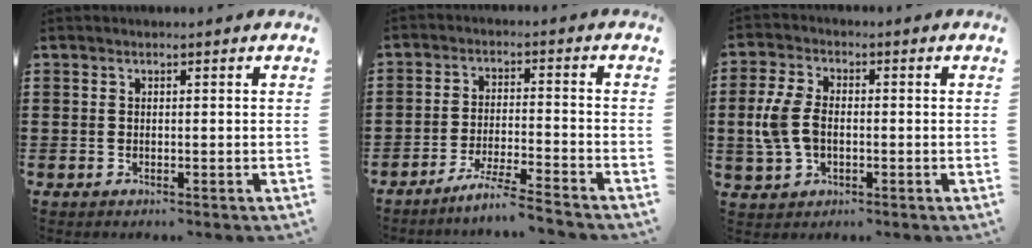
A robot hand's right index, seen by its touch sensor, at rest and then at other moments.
{"total": 5.5, "force": [-5.0, -0.8, 1.9], "torque": [-0.038, -0.014, -0.098]}
{"total": 6.6, "force": [-0.5, 4.1, 5.1], "torque": [-0.138, -0.004, -0.020]}